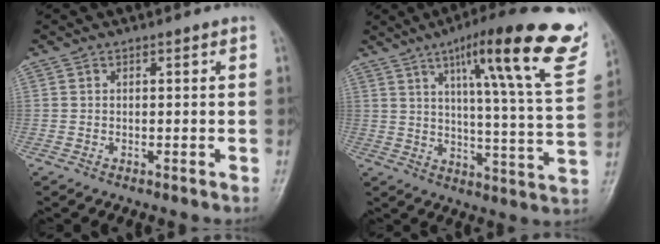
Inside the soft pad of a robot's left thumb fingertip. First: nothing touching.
{"total": 23.8, "force": [12.8, 3.4, 19.8], "torque": [-0.260, -0.040, 0.175]}